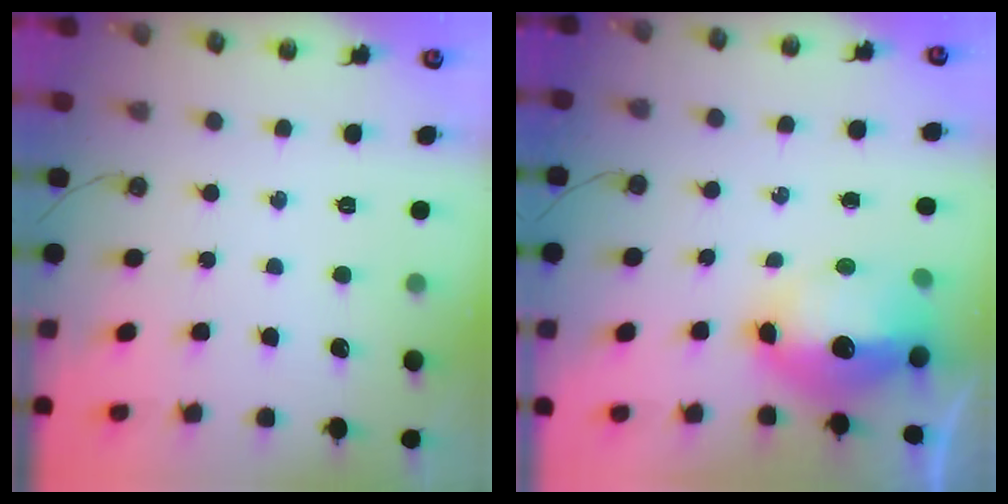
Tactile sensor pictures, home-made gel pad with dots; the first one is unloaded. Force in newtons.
{"total": 19.9, "press": 15.4, "slide": 12.5}